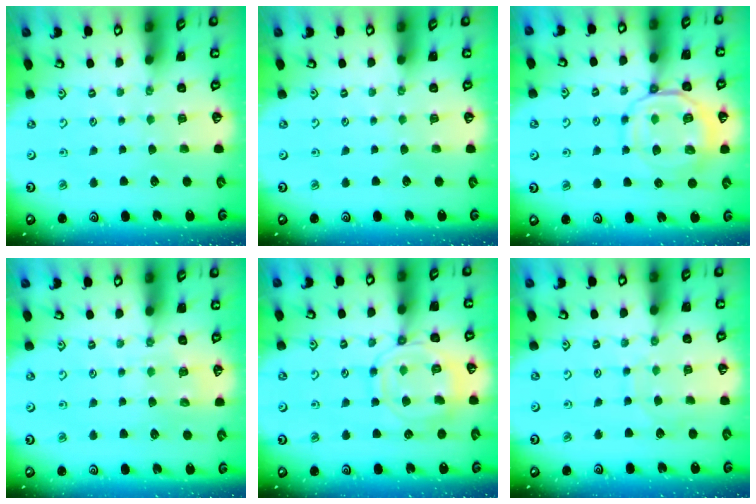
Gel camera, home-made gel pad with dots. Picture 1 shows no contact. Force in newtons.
{"total": 0.0}
{"total": 12.0, "press": 11.9, "slide": 1.2}
{"total": 4.8, "press": 4.8, "slide": 0.7}
{"total": 12.4, "press": 12.3, "slide": 1.3}
{"total": 6.8, "press": 6.8, "slide": 0.1}